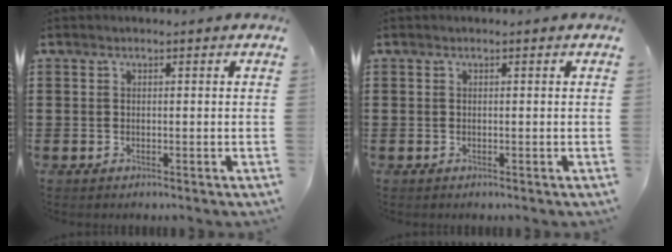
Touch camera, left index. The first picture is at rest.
{"total": 0.0}